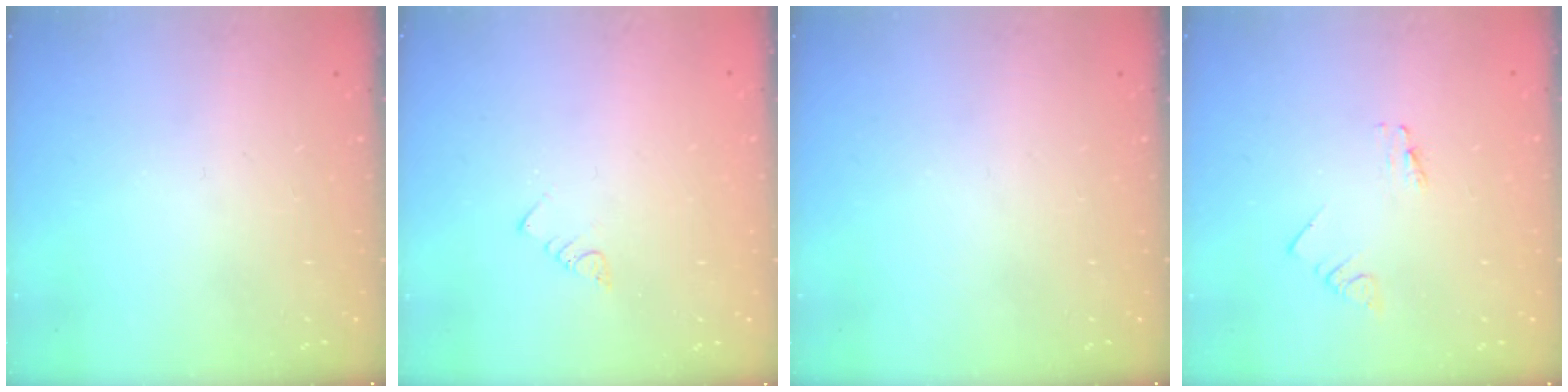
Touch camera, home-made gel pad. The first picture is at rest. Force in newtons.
{"total": 2.8, "press": 2.7, "slide": 0.3}
{"total": 0.0}
{"total": 0.6, "press": 0.6, "slide": 0.1}